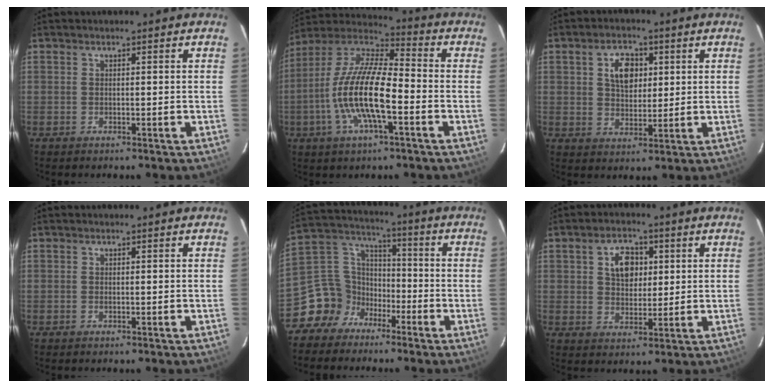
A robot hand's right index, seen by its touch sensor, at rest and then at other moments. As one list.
[{"total": 16.7, "force": [-4.7, 4.8, 15.3], "torque": [-0.302, -0.005, -0.099]}, {"total": 6.9, "force": [2.1, 4.5, 4.9], "torque": [-0.079, 0.015, 0.041]}, {"total": 0.0}, {"total": 10.6, "force": [-6.9, 7.8, 1.6], "torque": [-0.055, 0.053, -0.135]}, {"total": 6.9, "force": [2.0, 4.7, 4.6], "torque": [-0.074, 0.017, 0.039]}]